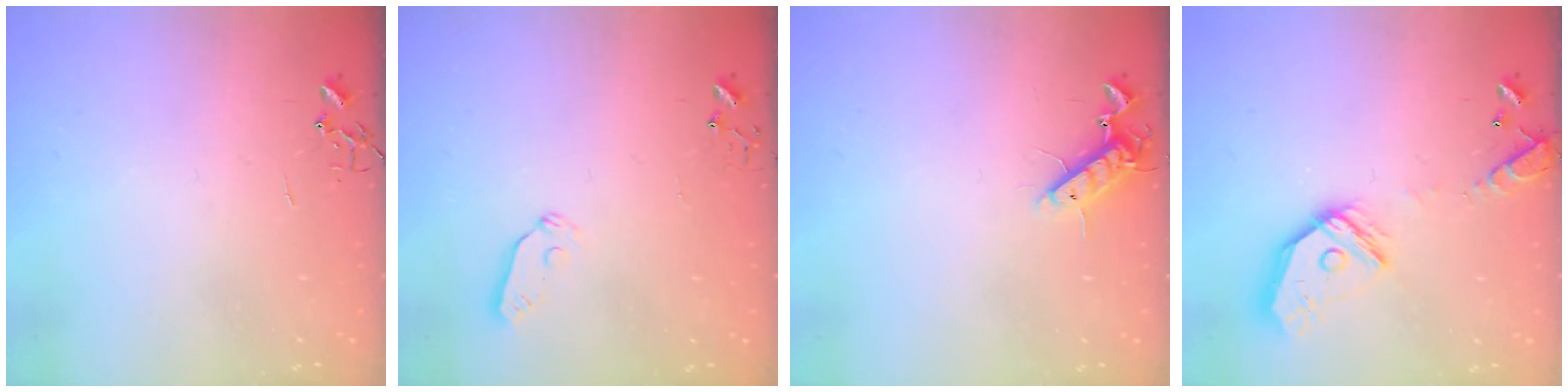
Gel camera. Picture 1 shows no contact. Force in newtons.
{"total": 3.9, "press": 3.8, "slide": 0.6}
{"total": 10.0, "press": 9.8, "slide": 1.5}
{"total": 16.2, "press": 16.1, "slide": 2.1}